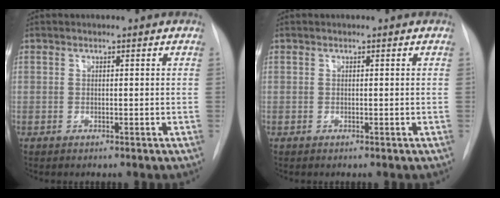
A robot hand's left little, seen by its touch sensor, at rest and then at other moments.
{"total": 0.0}